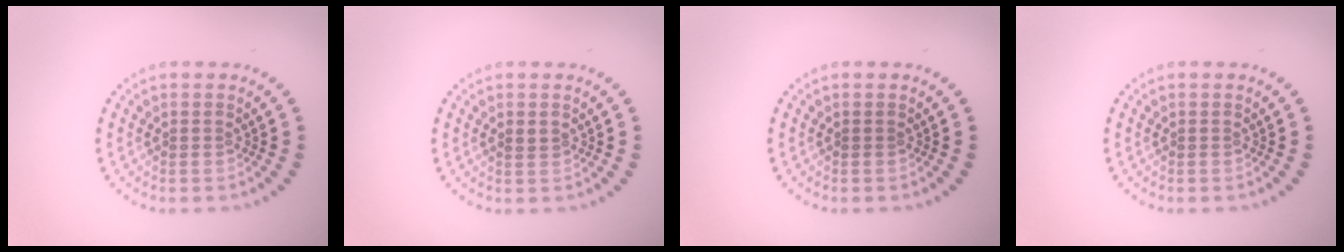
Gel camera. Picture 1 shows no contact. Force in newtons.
{"total": 0.8, "press": 0.8, "slide": 0.1}
{"total": 0.0}
{"total": 0.0}